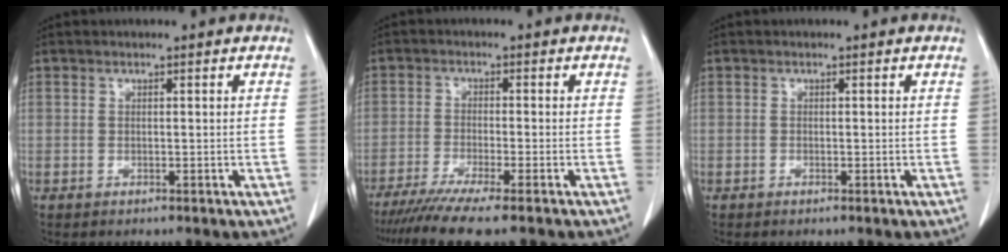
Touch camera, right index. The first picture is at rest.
{"total": 8.5, "force": [-6.8, -0.7, 5.0], "torque": [-0.071, -0.023, -0.110]}
{"total": 0.0}